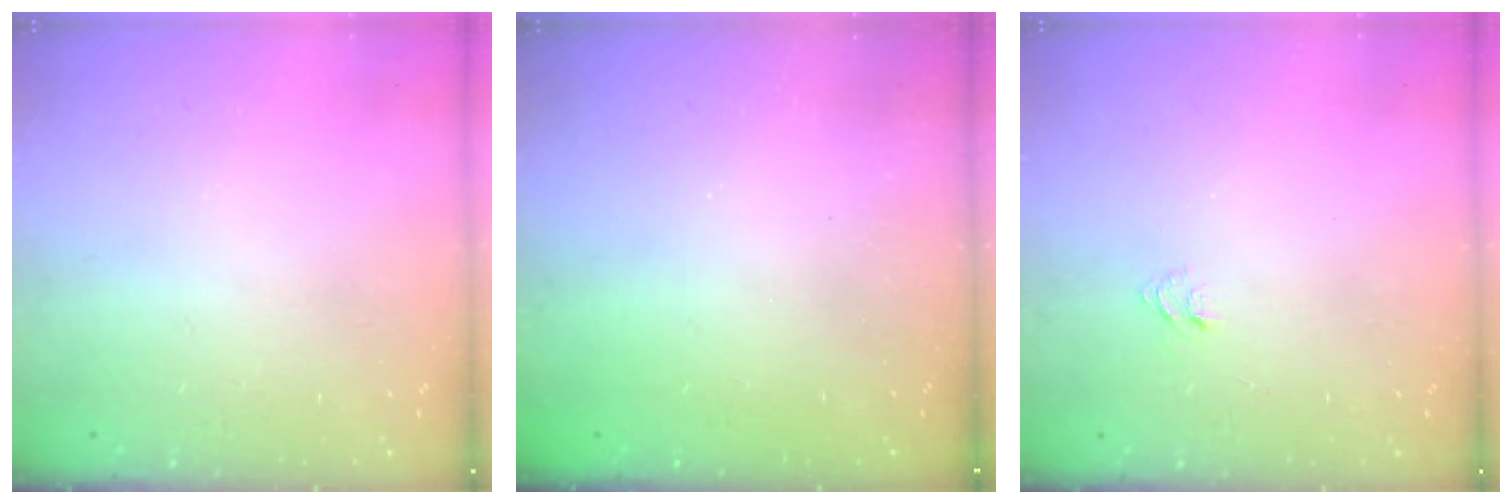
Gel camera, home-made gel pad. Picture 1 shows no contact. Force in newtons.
{"total": 2.3, "press": 2.1, "slide": 0.8}
{"total": 3.9, "press": 3.9, "slide": 0.4}